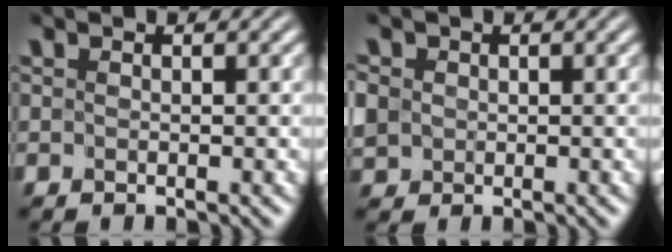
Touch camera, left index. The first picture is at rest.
{"total": 2.9, "force": [0.3, 2.7, 1.0], "torque": [-0.039, 0.016, 0.002]}